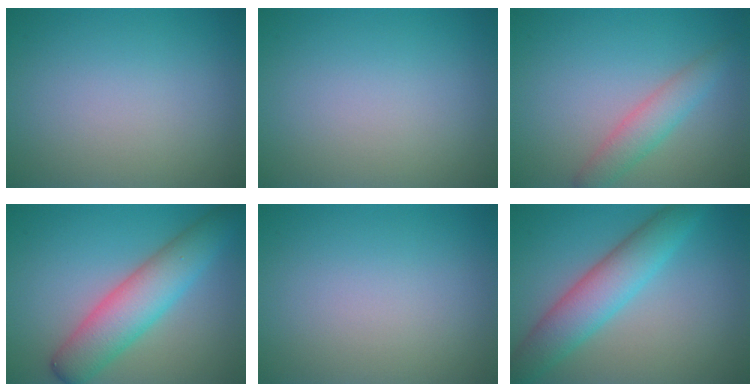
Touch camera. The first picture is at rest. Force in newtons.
{"total": 0.0}
{"total": 2.8, "press": 2.8, "slide": 0.1}
{"total": 6.3, "press": 6.3, "slide": 0.2}
{"total": 0.0}
{"total": 5.6, "press": 5.6, "slide": 0.1}